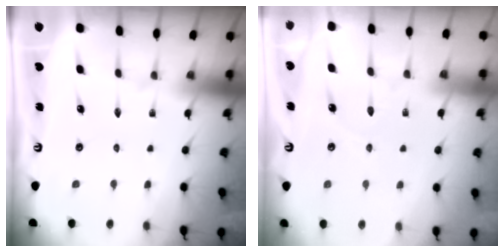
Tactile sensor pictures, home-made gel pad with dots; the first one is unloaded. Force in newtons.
{"total": 2.6, "press": 2.5, "slide": 0.3}